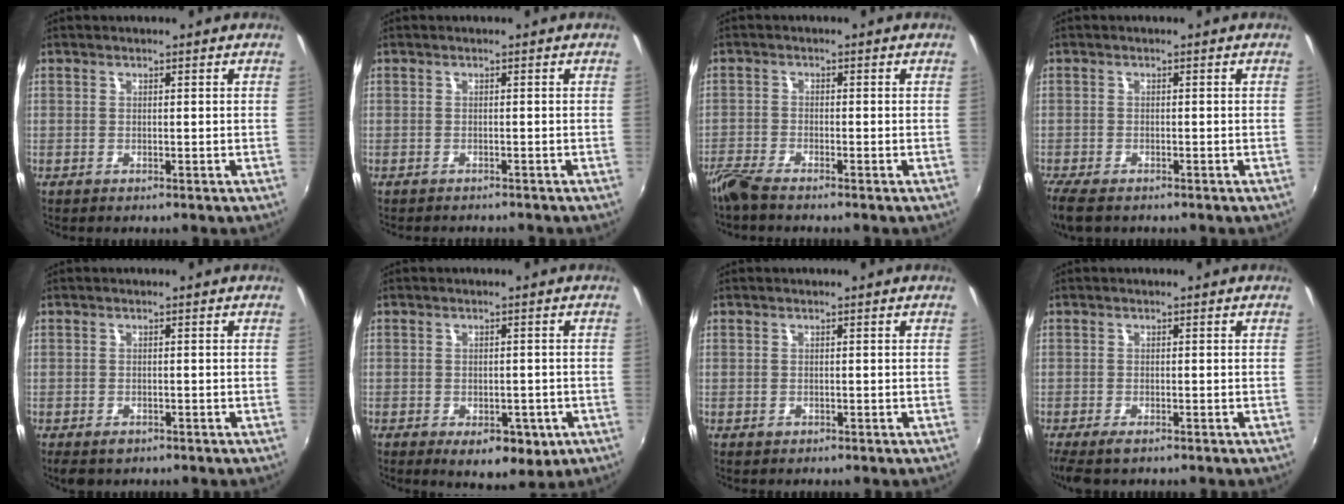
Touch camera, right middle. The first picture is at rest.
{"total": 2.1, "force": [-2.0, 0.4, 0.5], "torque": [-0.019, -0.013, -0.029]}
{"total": 4.5, "force": [-4.0, 0.4, 2.0], "torque": [-0.059, -0.016, -0.080]}
{"total": 5.4, "force": [-4.2, 1.9, 2.9], "torque": [-0.075, -0.027, -0.081]}
{"total": 2.7, "force": [-1.8, 1.5, 1.4], "torque": [-0.030, -0.011, -0.028]}
{"total": 8.1, "force": [-3.9, 4.3, 5.6], "torque": [-0.089, -0.022, -0.046]}
{"total": 0.6, "force": [-0.3, 0.4, 0.1], "torque": [-0.001, -0.004, -0.006]}
{"total": 4.6, "force": [-3.2, 1.3, 3.0], "torque": [-0.066, -0.023, -0.055]}